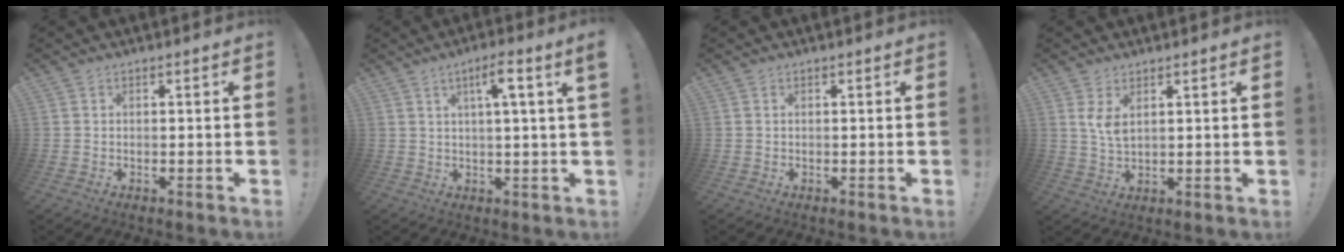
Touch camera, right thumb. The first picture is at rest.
{"total": 6.1, "force": [2.2, -0.4, 5.6], "torque": [-0.086, -0.004, 0.027]}
{"total": 0.0}
{"total": 4.7, "force": [2.4, 1.6, 3.7], "torque": [-0.060, -0.014, 0.041]}